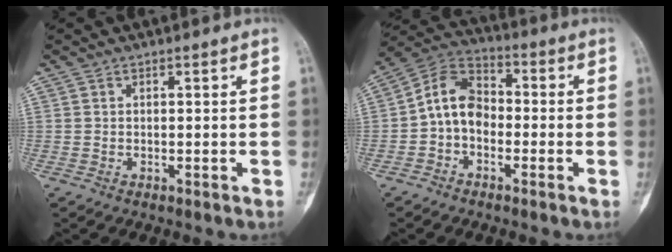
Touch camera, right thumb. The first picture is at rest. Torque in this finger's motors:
{"motor_torque": [1.36, 1.24, 0.64, -0.68, 0.09]}